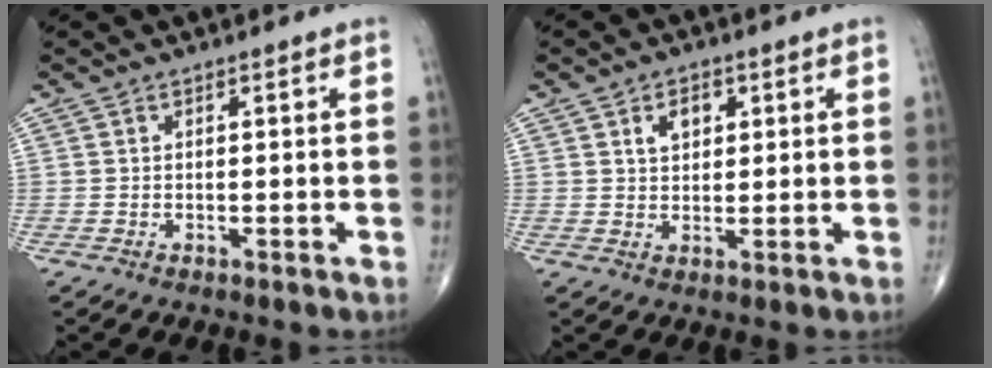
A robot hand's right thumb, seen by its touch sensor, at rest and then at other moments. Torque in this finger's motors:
{"motor_torque": [0.23, 1.41, 0.51, 0.46, 0.00]}